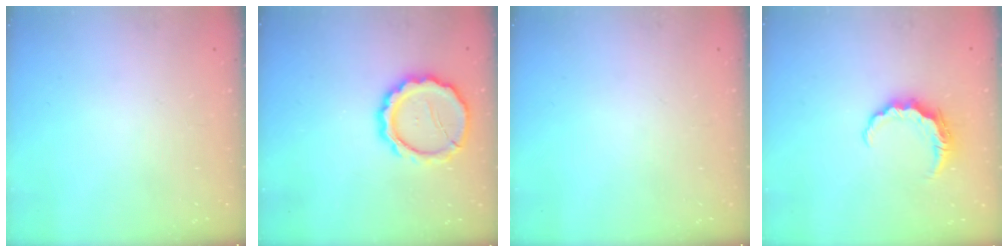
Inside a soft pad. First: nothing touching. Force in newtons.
{"total": 14.2, "press": 14.0, "slide": 2.5}
{"total": 0.0}
{"total": 6.6, "press": 6.6, "slide": 0.3}